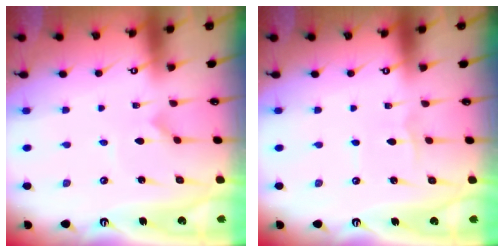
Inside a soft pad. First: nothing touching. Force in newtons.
{"total": 2.1, "press": 2.1, "slide": 0.2}